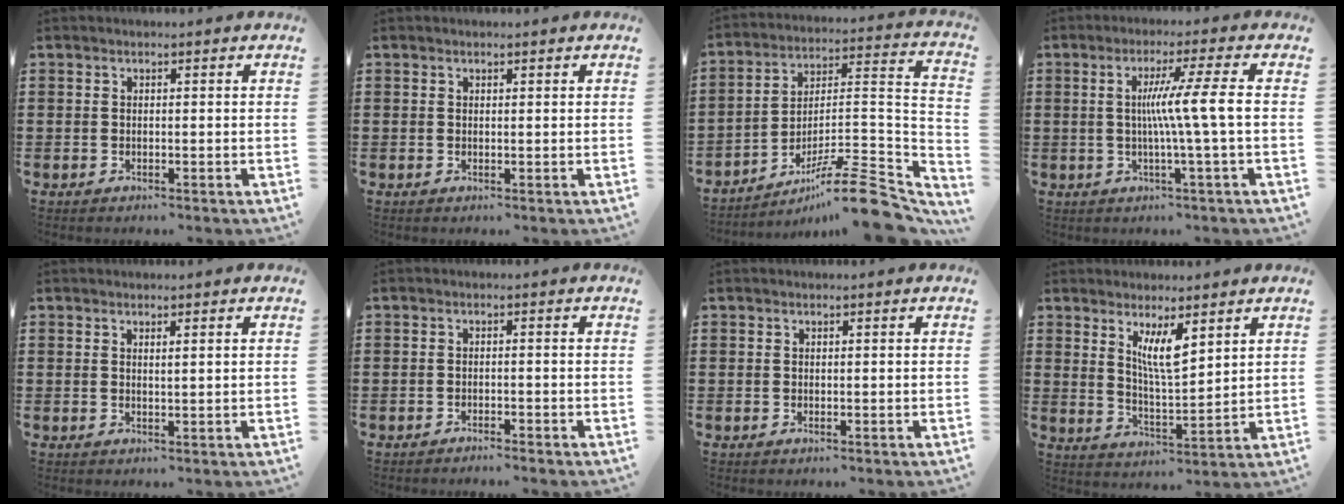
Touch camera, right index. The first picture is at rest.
{"total": 0.0}
{"total": 12.0, "force": [-9.1, 1.3, 7.7], "torque": [-0.109, 0.020, -0.172]}
{"total": 7.6, "force": [-0.4, -1.3, 7.5], "torque": [-0.136, -0.007, -0.018]}
{"total": 0.6, "force": [0.2, -0.1, 0.6], "torque": [-0.010, -0.004, 0.004]}
{"total": 1.3, "force": [-1.3, -0.3, 0.2], "torque": [-0.005, 0.000, -0.027]}
{"total": 0.0}
{"total": 6.1, "force": [3.4, 1.3, 4.8], "torque": [-0.095, -0.010, 0.057]}